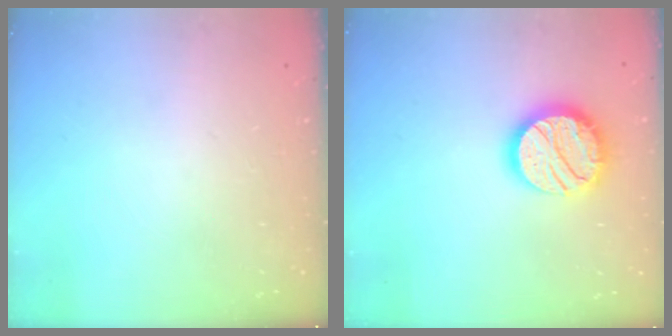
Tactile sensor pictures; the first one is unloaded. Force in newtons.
{"total": 17.9, "press": 17.9, "slide": 1.1}